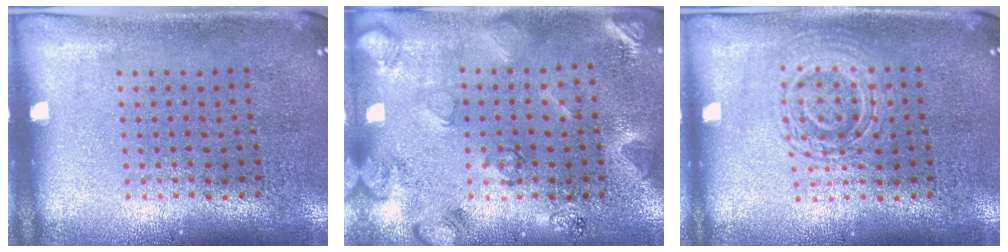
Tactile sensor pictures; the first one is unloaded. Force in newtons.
{"total": 2.1, "press": 2.1, "slide": 0.5}
{"total": 2.7, "press": 2.6, "slide": 0.6}